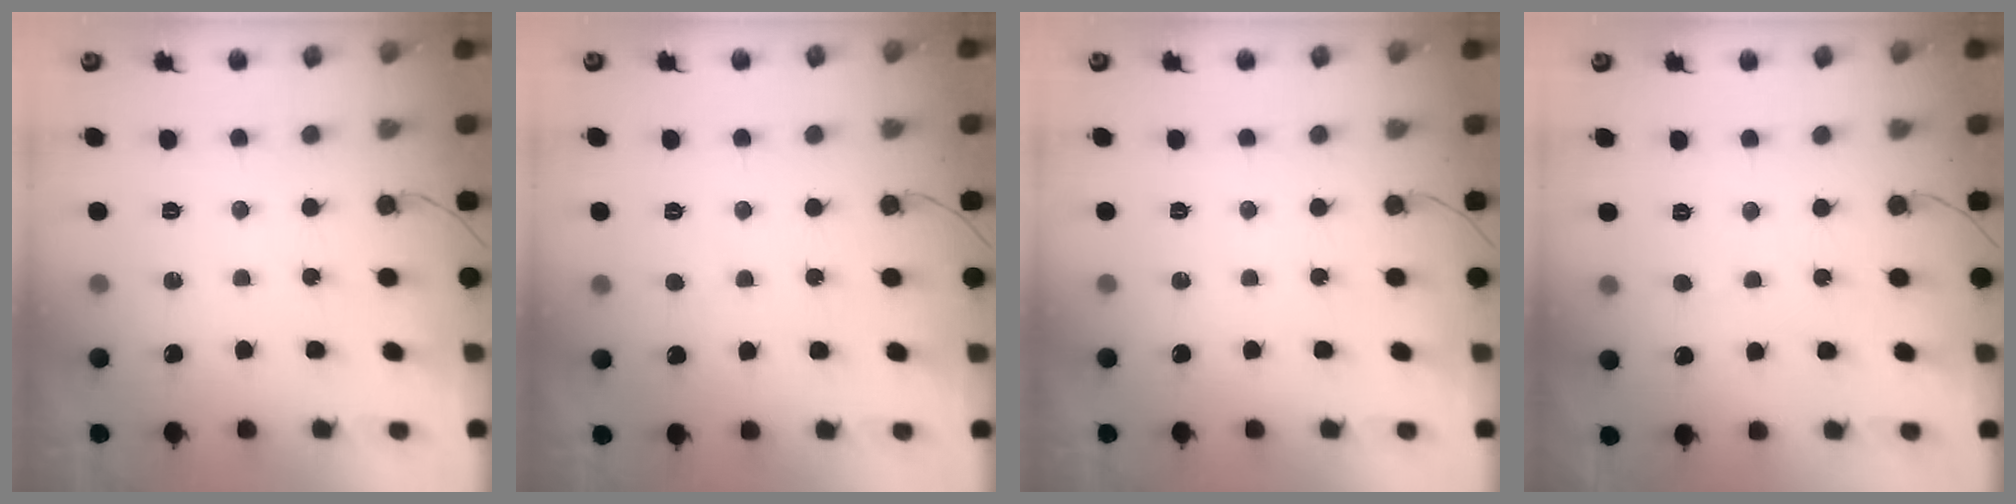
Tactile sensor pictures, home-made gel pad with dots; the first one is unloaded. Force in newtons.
{"total": 1.8, "press": 1.8, "slide": 0.2}
{"total": 0.0}
{"total": 2.2, "press": 2.2, "slide": 0.2}